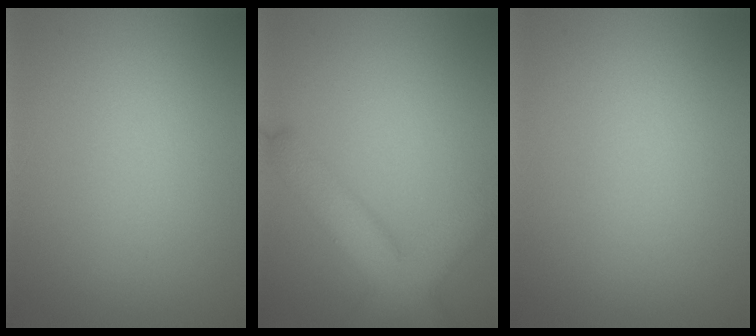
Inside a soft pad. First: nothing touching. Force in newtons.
{"total": 6.3, "press": 6.2, "slide": 0.4}
{"total": 0.0}